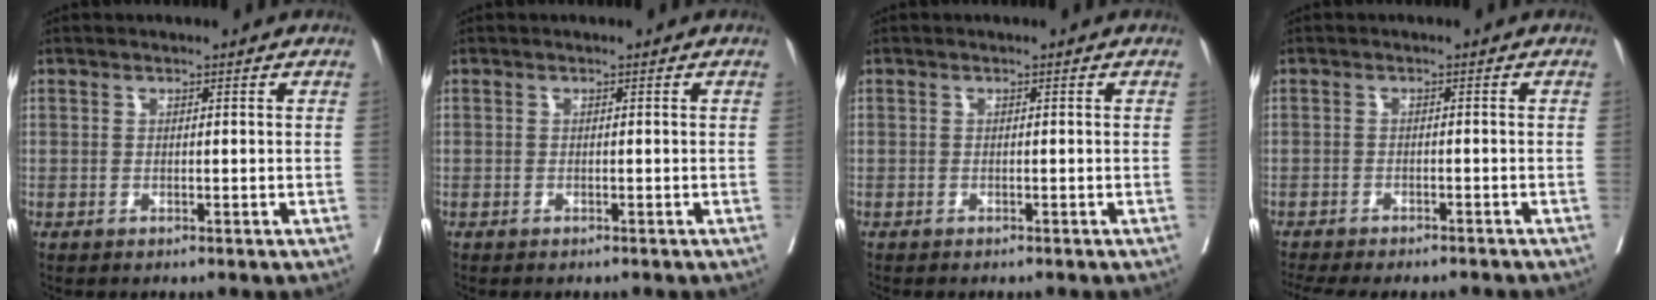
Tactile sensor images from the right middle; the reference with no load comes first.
{"total": 0.9, "force": [-0.8, 0.2, 0.3], "torque": [-0.007, -0.002, -0.014]}
{"total": 1.3, "force": [-1.2, 0.3, 0.5], "torque": [-0.010, -0.002, -0.016]}
{"total": 11.7, "force": [-10.4, 2.5, 4.6], "torque": [-0.078, -0.009, -0.138]}